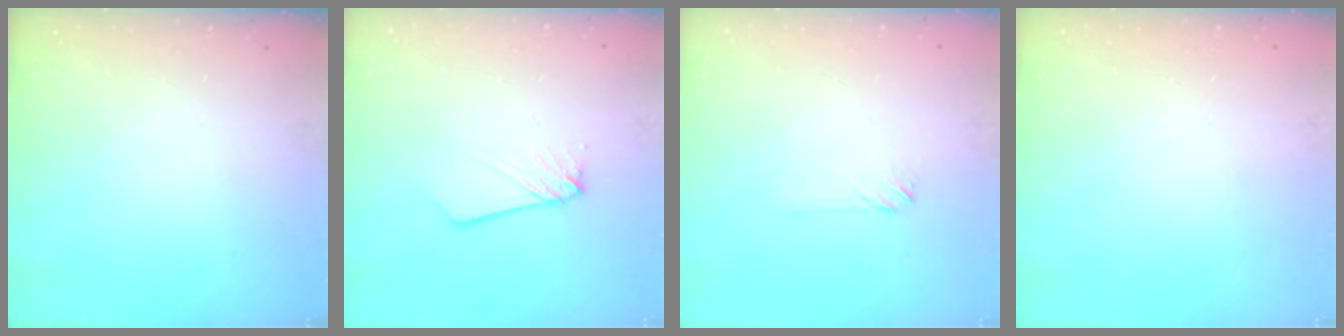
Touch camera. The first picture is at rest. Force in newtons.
{"total": 2.5, "press": 2.5, "slide": 0.1}
{"total": 2.0, "press": 2.0, "slide": 0.3}
{"total": 0.0}